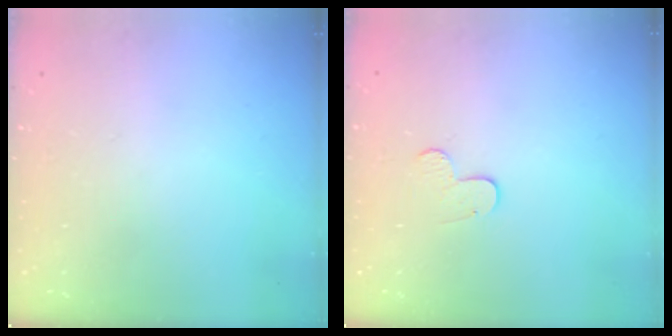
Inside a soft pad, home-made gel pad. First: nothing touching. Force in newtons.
{"total": 3.7, "press": 3.7, "slide": 0.4}